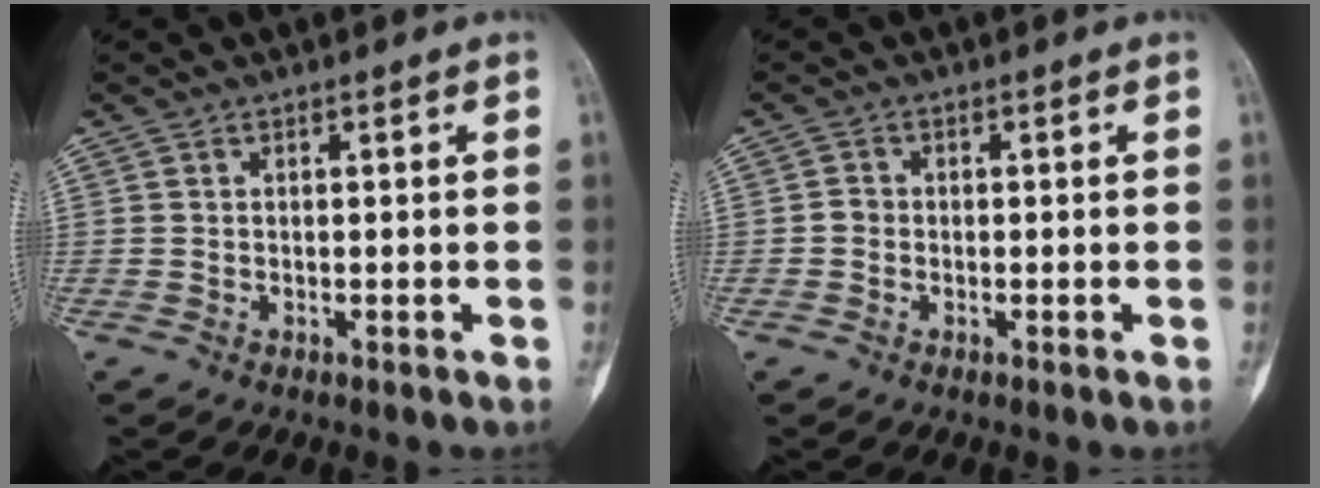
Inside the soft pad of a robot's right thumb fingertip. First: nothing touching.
{"total": 1.5, "force": [-0.4, 1.3, 0.6], "torque": [-0.004, 0.006, -0.012]}